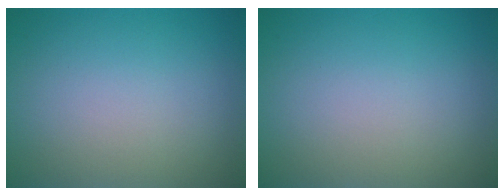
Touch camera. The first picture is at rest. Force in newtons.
{"total": 0.0}